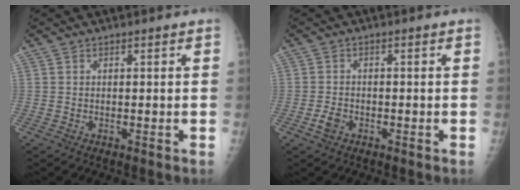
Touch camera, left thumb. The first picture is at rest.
{"total": 2.4, "force": [-1.2, 1.6, 1.4], "torque": [-0.028, 0.006, -0.023]}